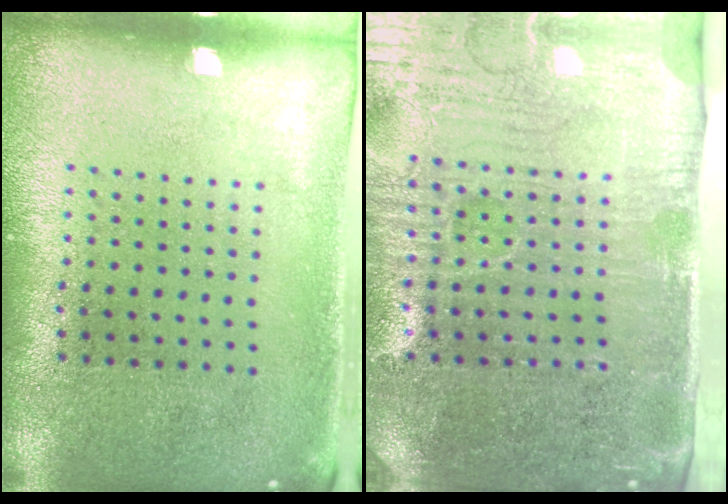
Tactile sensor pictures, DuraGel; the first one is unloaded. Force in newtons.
{"total": 5.1, "press": 4.5, "slide": 2.5}